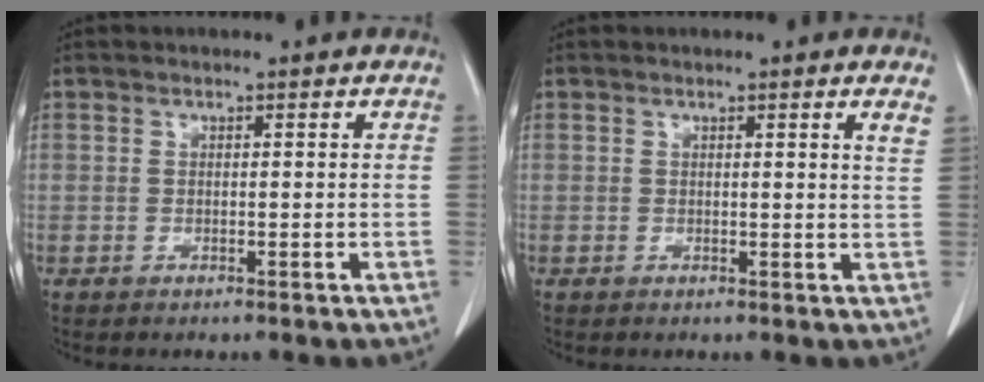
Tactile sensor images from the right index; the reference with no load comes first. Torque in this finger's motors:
{"motor_torque": [-0.14, 0.16, 0.00, 0.00]}